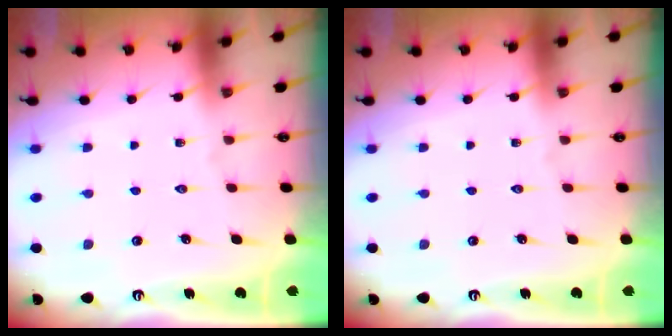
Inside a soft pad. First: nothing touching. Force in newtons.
{"total": 0.0}